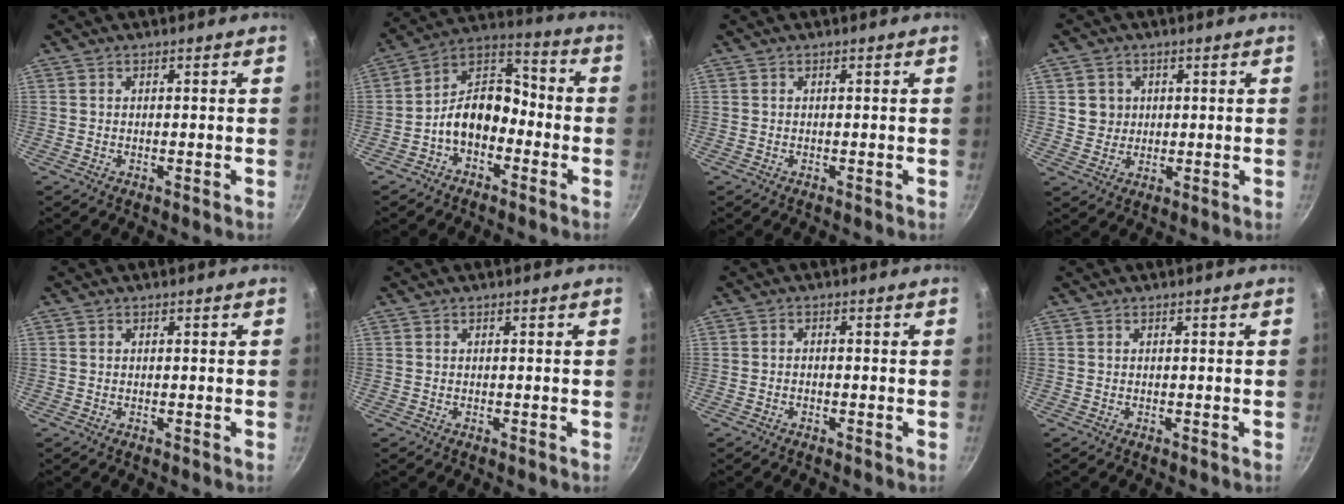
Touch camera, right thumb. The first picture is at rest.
{"total": 11.4, "force": [-3.9, 7.8, 7.5], "torque": [-0.091, 0.062, -0.087]}
{"total": 0.0}
{"total": 4.7, "force": [1.1, 4.5, 1.1], "torque": [0.010, 0.005, 0.020]}
{"total": 0.0}
{"total": 0.0}
{"total": 1.1, "force": [-0.6, 0.6, 0.6], "torque": [-0.014, 0.008, -0.012]}
{"total": 0.0}